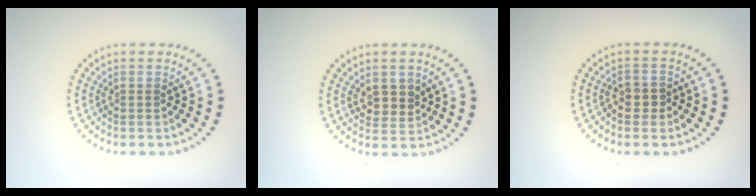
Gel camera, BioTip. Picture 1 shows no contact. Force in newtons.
{"total": 2.3, "press": 2.1, "slide": 0.9}
{"total": 1.3, "press": 1.2, "slide": 0.5}